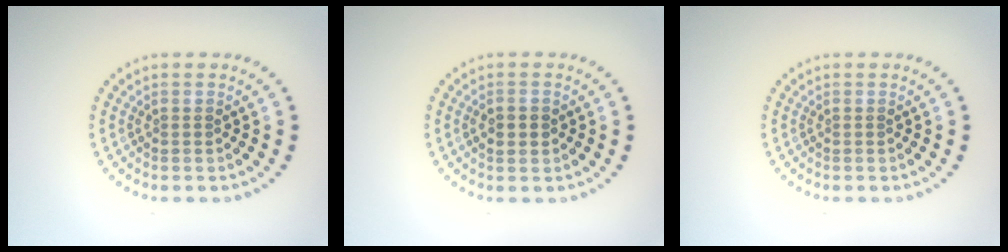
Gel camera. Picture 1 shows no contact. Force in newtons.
{"total": 2.1, "press": 2.1, "slide": 0.0}
{"total": 0.0}